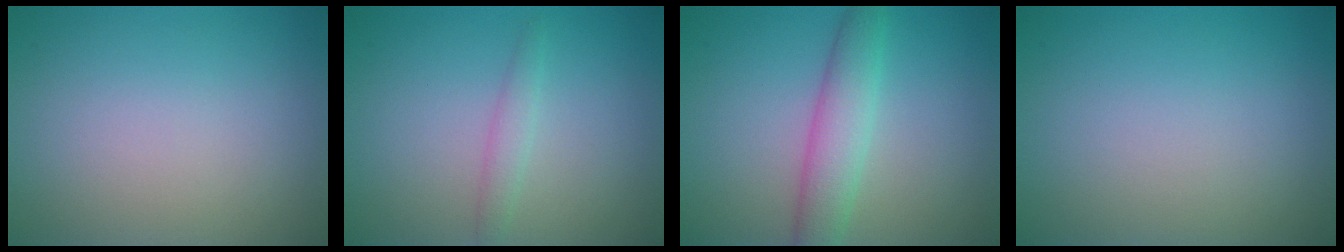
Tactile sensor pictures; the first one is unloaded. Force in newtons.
{"total": 1.4, "press": 1.4, "slide": 0.0}
{"total": 3.9, "press": 3.9, "slide": 0.1}
{"total": 0.0}